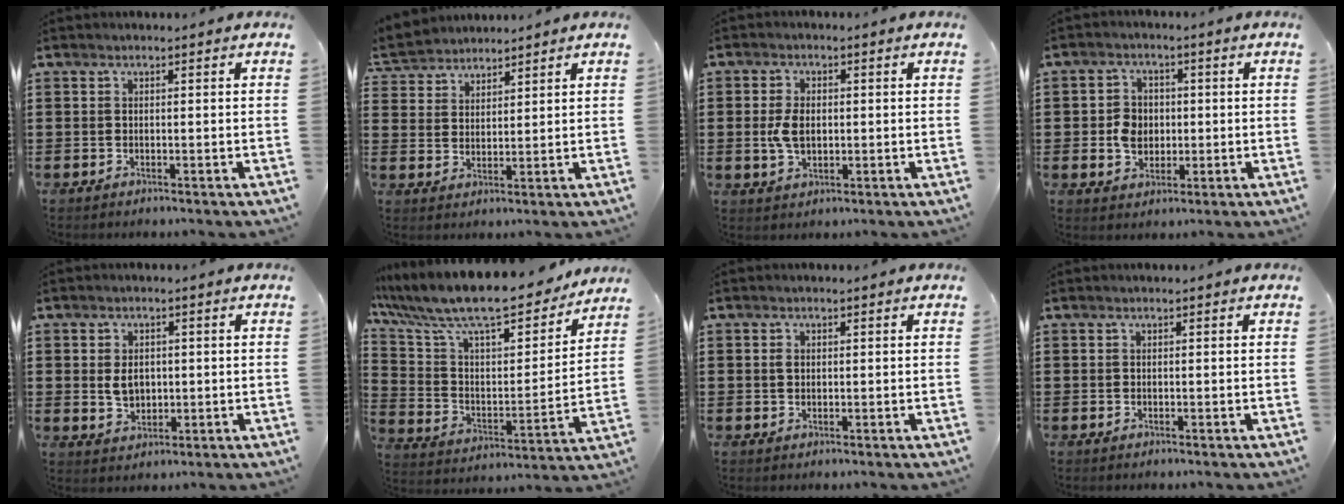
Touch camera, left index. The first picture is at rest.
{"total": 3.6, "force": [3.3, 1.3, -0.5], "torque": [-0.008, -0.010, 0.062]}
{"total": 4.6, "force": [0.2, 2.7, 3.7], "torque": [-0.090, 0.002, -0.001]}
{"total": 4.8, "force": [-0.3, 4.0, 2.7], "torque": [-0.053, 0.009, -0.009]}
{"total": 3.7, "force": [0.3, 2.7, 2.5], "torque": [-0.039, 0.003, 0.001]}
{"total": 12.1, "force": [10.3, 2.3, 5.9], "torque": [-0.151, -0.072, 0.173]}
{"total": 1.1, "force": [0.3, 0.8, 0.6], "torque": [-0.015, 0.005, 0.006]}
{"total": 0.0}